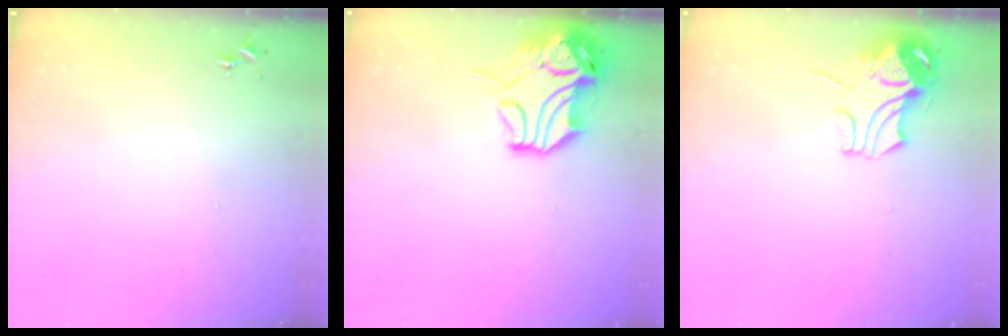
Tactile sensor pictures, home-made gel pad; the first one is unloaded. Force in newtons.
{"total": 12.5, "press": 12.4, "slide": 1.8}
{"total": 9.4, "press": 9.4, "slide": 0.9}